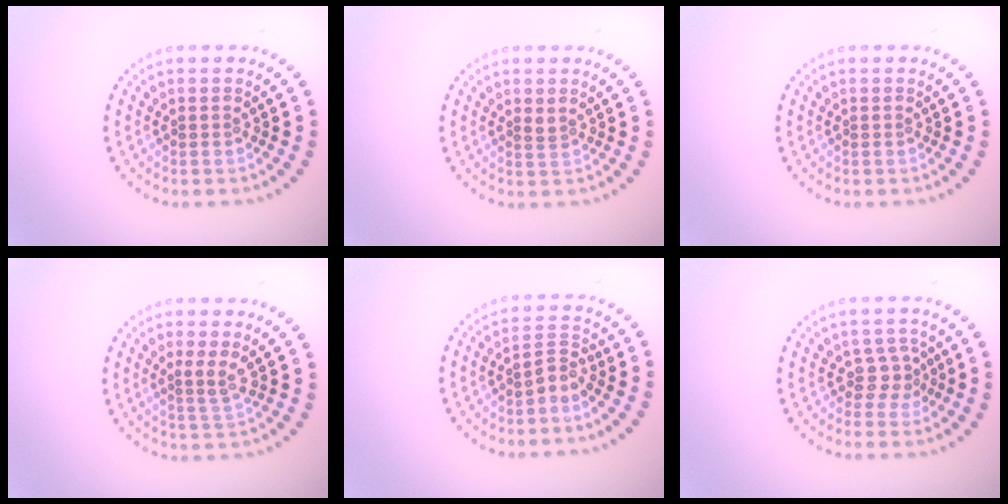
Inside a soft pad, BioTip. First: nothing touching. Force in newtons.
{"total": 0.9, "press": 0.5, "slide": 0.8}
{"total": 0.0}
{"total": 1.6, "press": 1.1, "slide": 1.2}
{"total": 2.1, "press": 1.5, "slide": 1.5}
{"total": 1.8, "press": 1.3, "slide": 1.2}